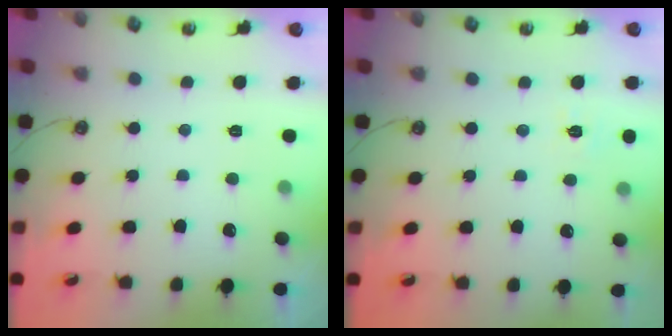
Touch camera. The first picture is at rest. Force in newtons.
{"total": 6.2, "press": 6.2, "slide": 0.6}